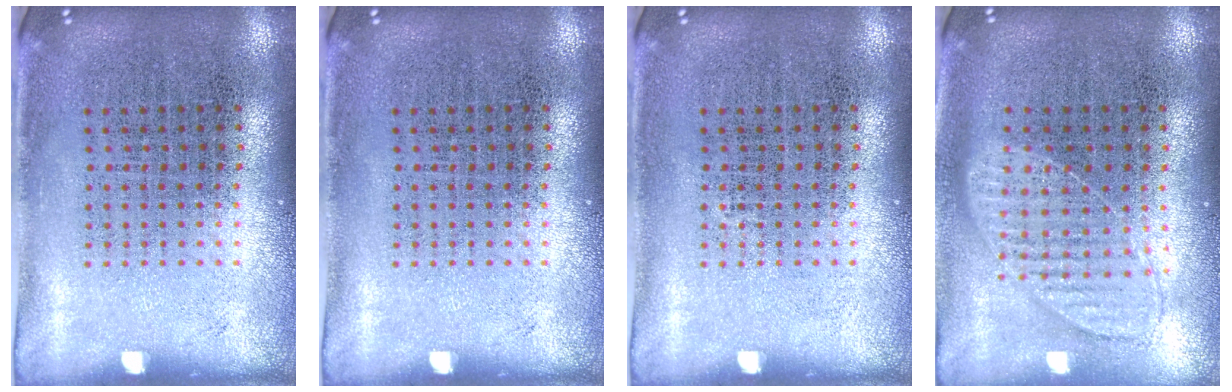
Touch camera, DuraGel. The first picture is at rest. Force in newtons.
{"total": 0.0}
{"total": 0.0}
{"total": 0.9, "press": 0.9, "slide": 0.2}